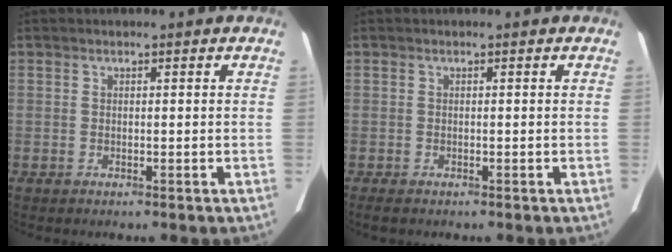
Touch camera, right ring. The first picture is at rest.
{"total": 1.2, "force": [-0.9, 0.5, 0.7], "torque": [-0.016, -0.003, -0.010]}